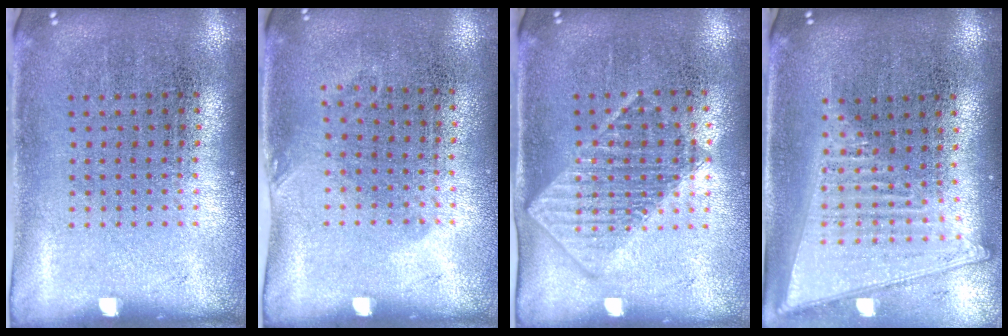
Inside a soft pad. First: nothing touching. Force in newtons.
{"total": 0.8, "press": 0.6, "slide": 0.5}
{"total": 1.4, "press": 1.3, "slide": 0.6}
{"total": 2.0, "press": 1.7, "slide": 1.0}